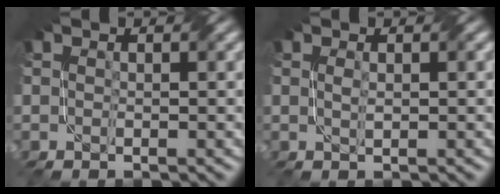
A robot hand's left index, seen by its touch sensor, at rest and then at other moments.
{"total": 0.7, "force": [0.2, 0.1, 0.7], "torque": [-0.014, 0.003, 0.005]}